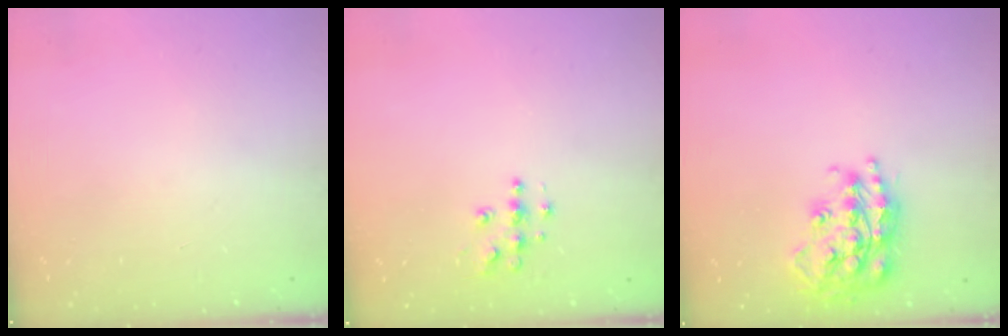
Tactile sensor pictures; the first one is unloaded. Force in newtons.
{"total": 5.9, "press": 5.9, "slide": 0.2}
{"total": 19.5, "press": 19.4, "slide": 1.3}